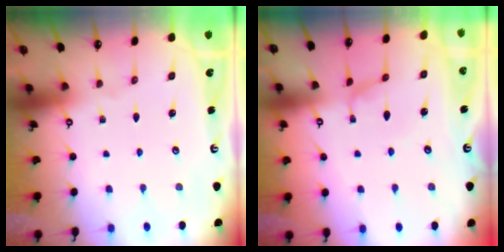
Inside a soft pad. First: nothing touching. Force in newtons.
{"total": 0.6, "press": 0.4, "slide": 0.5}